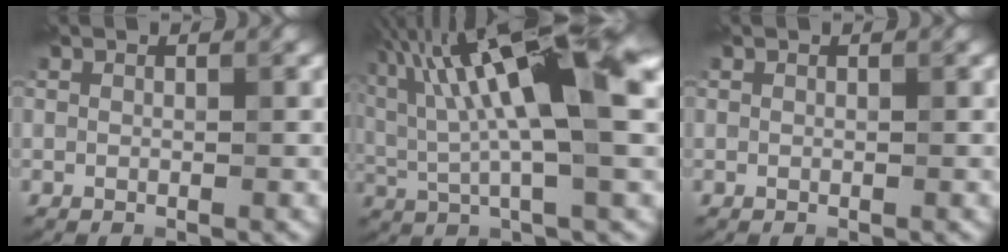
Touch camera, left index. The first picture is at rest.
{"total": 13.9, "force": [4.2, 3.0, 12.9], "torque": [-0.220, 0.022, 0.069]}
{"total": 0.0}